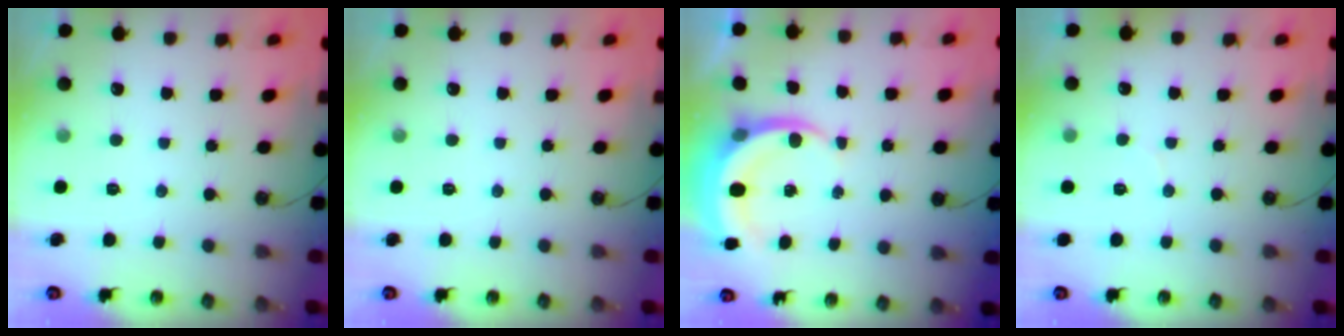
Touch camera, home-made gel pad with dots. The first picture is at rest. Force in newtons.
{"total": 0.0}
{"total": 5.5, "press": 5.4, "slide": 0.5}
{"total": 2.9, "press": 2.9, "slide": 0.2}